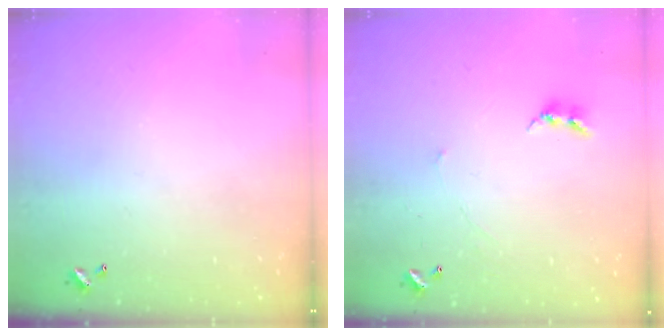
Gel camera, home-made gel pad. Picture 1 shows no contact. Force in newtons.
{"total": 2.7, "press": 2.7, "slide": 0.3}